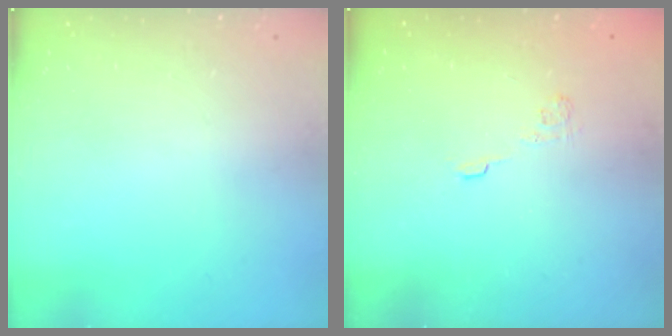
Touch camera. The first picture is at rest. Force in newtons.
{"total": 2.9, "press": 2.5, "slide": 1.4}